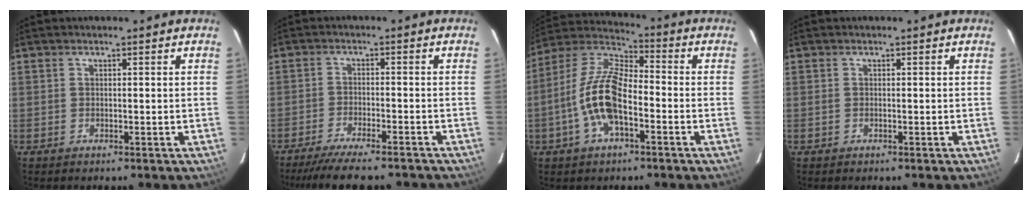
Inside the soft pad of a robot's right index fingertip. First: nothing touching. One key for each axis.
{"total": 12.8, "fx": -11.2, "fy": 2.1, "fz": 5.8, "tx": -0.123, "ty": -0.021, "tz": -0.171}
{"total": 13.4, "fx": -4.2, "fy": 5.7, "fz": 11.3, "tx": -0.238, "ty": 0.007, "tz": -0.083}
{"total": 0.0}